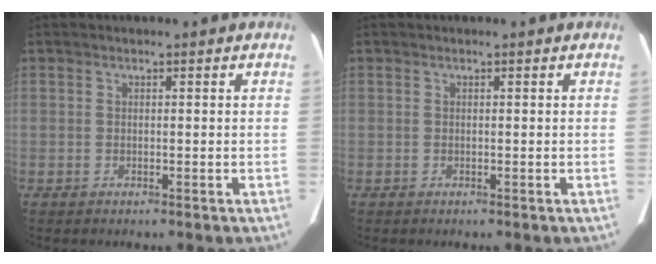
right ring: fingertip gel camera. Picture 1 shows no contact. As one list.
[{"total": 0.0}]